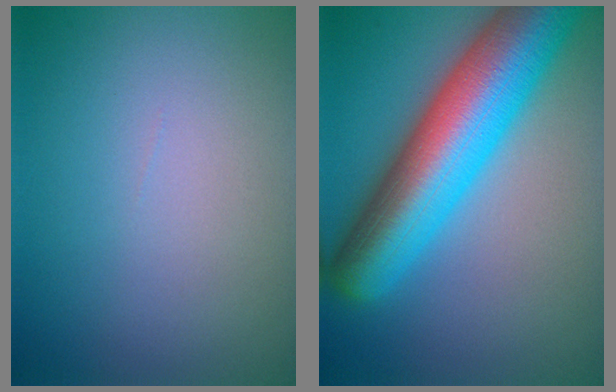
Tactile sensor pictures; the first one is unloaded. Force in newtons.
{"total": 11.9, "press": 11.9, "slide": 0.4}